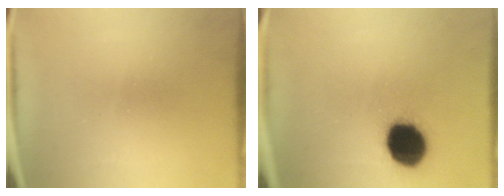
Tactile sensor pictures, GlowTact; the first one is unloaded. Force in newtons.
{"total": 16.9}